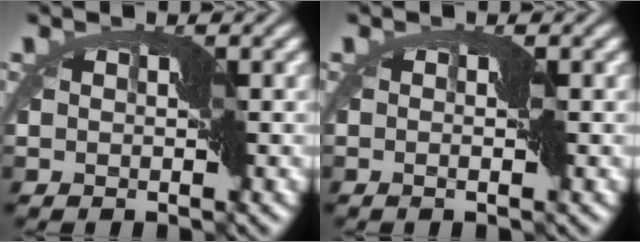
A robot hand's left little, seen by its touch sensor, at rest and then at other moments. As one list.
[{"total": 0.6, "force": [-0.2, -0.5, 0.3], "torque": [-0.013, 0.000, -0.006]}]